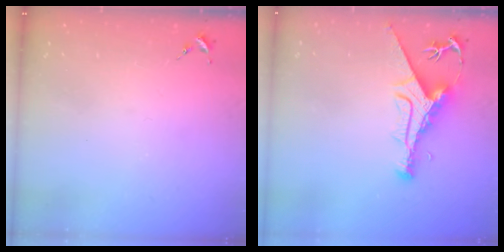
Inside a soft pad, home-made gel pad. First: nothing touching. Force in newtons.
{"total": 9.9, "press": 9.8, "slide": 1.3}